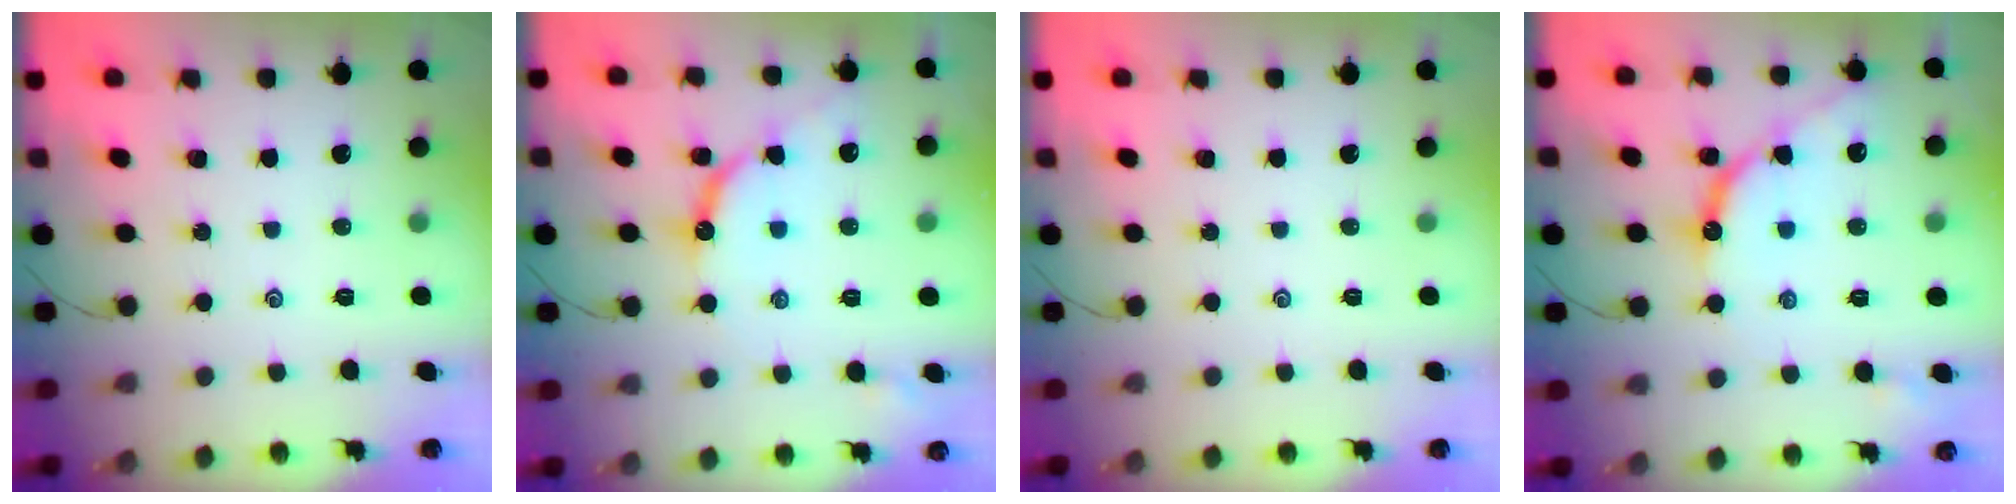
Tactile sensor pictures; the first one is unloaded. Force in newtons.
{"total": 9.4, "press": 9.4, "slide": 0.8}
{"total": 0.0}
{"total": 10.2, "press": 10.2, "slide": 1.0}